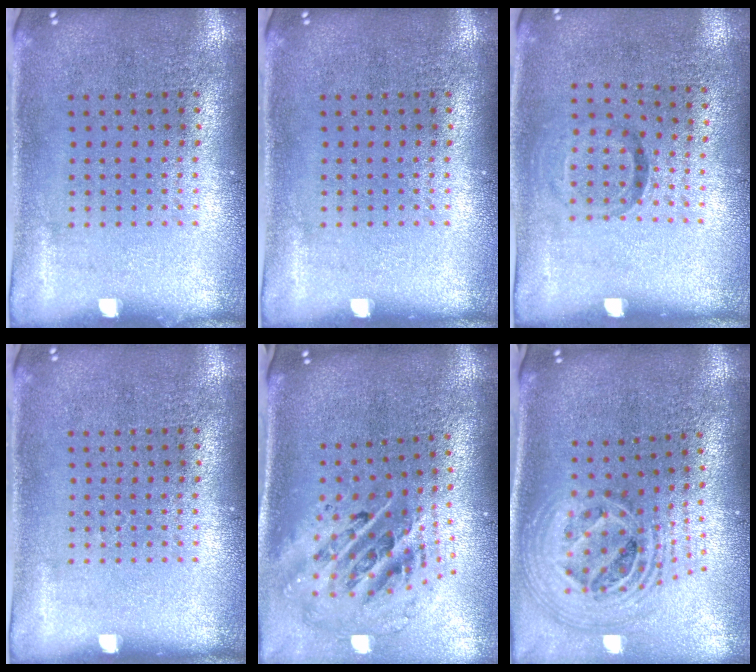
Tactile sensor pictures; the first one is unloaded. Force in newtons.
{"total": 0.0}
{"total": 0.9, "press": 0.6, "slide": 0.8}
{"total": 0.0}
{"total": 2.7, "press": 1.8, "slide": 1.9}
{"total": 2.5, "press": 1.8, "slide": 1.8}